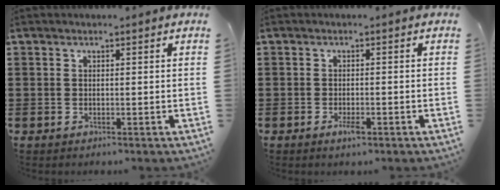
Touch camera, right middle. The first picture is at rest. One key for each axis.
{"total": 2.0, "fx": -1.0, "fy": 0.6, "fz": 1.6, "tx": -0.036, "ty": -0.003, "tz": -0.020}